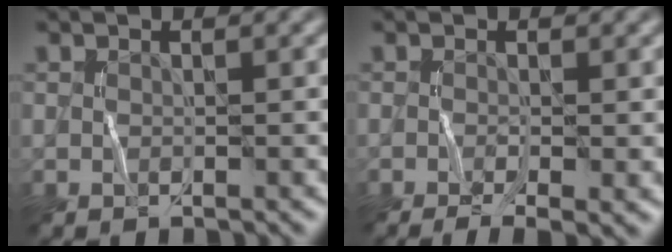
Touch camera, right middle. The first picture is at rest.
{"total": 3.1, "force": [-1.5, 0.6, 2.6], "torque": [-0.045, -0.003, -0.022]}